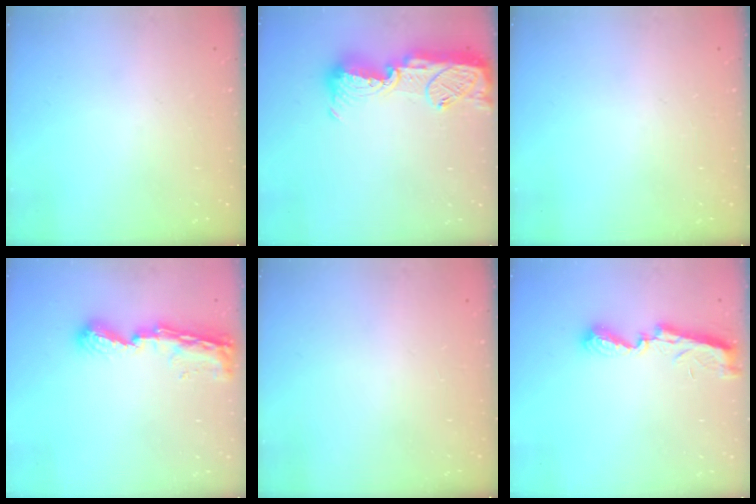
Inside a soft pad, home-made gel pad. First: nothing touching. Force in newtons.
{"total": 14.9, "press": 14.9, "slide": 1.0}
{"total": 0.0}
{"total": 8.9, "press": 8.9, "slide": 0.9}
{"total": 0.8, "press": 0.8, "slide": 0.1}
{"total": 7.6, "press": 7.5, "slide": 0.3}